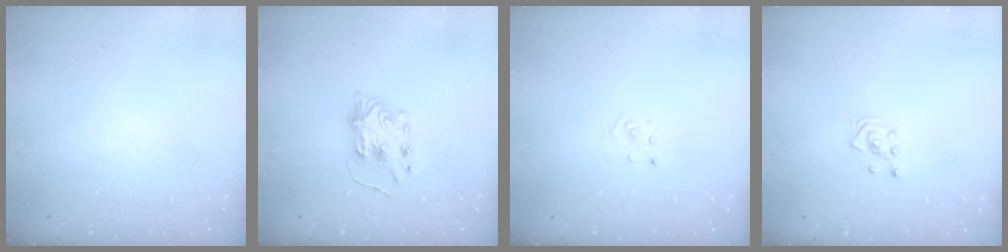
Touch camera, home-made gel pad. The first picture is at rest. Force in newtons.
{"total": 7.5, "press": 7.5, "slide": 0.8}
{"total": 1.1, "press": 1.1, "slide": 0.1}
{"total": 2.3, "press": 2.3, "slide": 0.3}